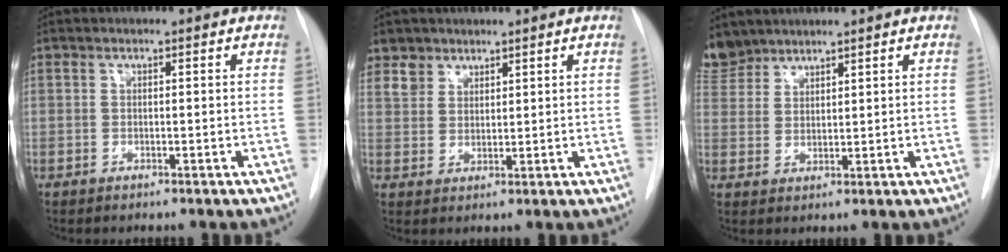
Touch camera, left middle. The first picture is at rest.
{"total": 5.6, "force": [4.1, 3.8, 0.0], "torque": [0.011, 0.003, 0.080]}
{"total": 6.2, "force": [5.6, 2.6, 0.4], "torque": [-0.004, 0.006, 0.116]}